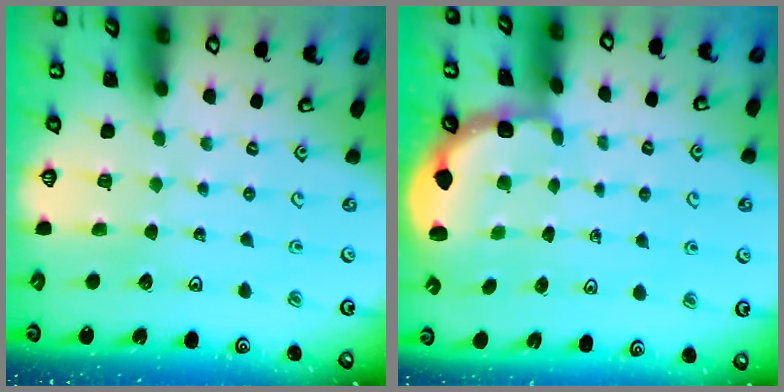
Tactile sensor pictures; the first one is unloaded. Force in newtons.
{"total": 2.5, "press": 1.9, "slide": 1.6}